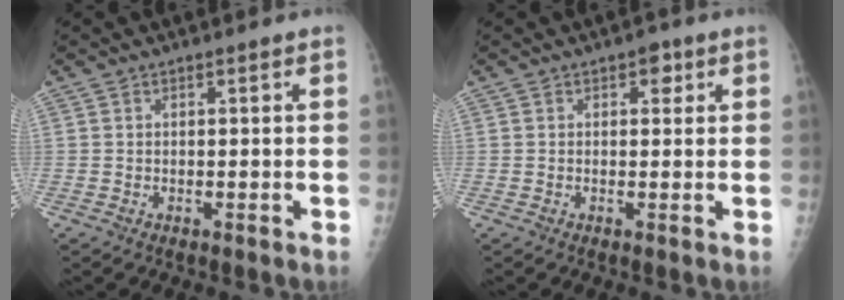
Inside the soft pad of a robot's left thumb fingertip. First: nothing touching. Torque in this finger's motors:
{"motor_torque": [0.13, 0.21, 0.27, -0.07, 0.00]}